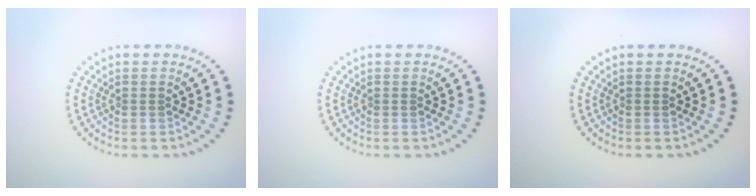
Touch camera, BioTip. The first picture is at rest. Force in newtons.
{"total": 0.0}
{"total": 0.0}